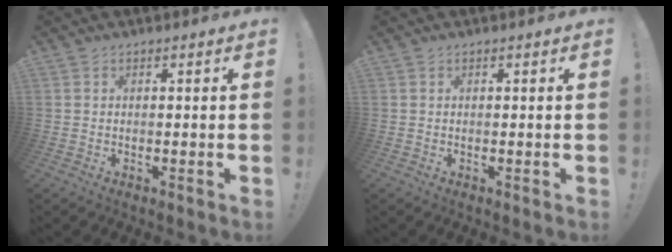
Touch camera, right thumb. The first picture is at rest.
{"total": 0.0}